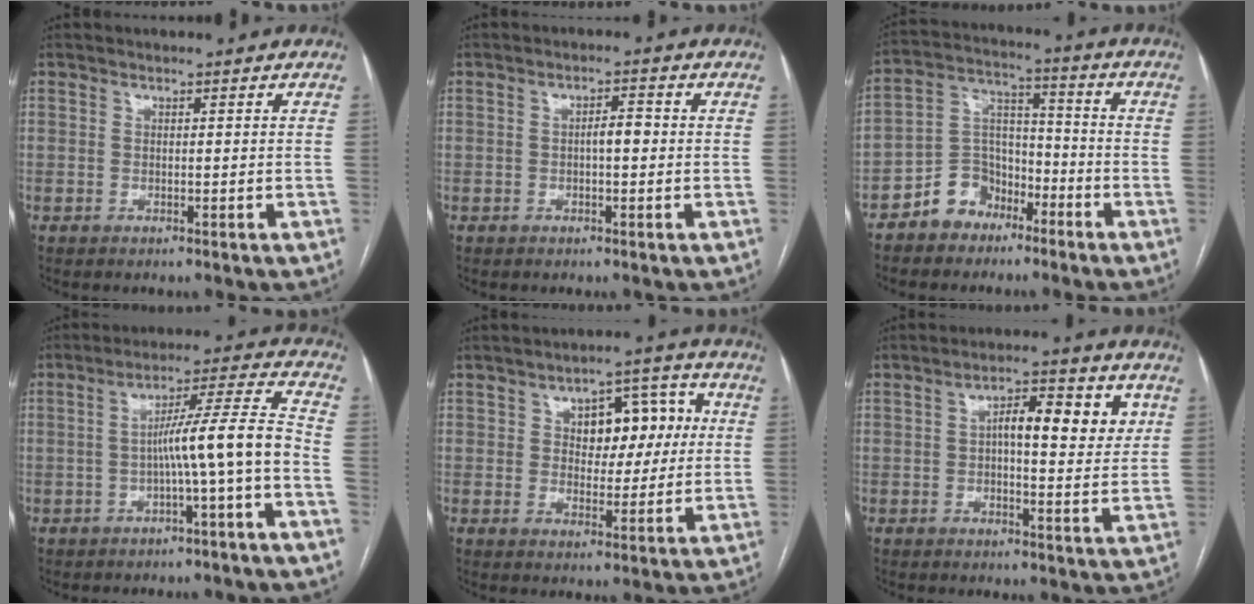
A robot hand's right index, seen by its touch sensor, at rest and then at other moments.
{"total": 2.5, "force": [-0.2, 0.8, 2.4], "torque": [-0.035, 0.006, -0.005]}
{"total": 8.4, "force": [-5.5, 6.0, 2.4], "torque": [-0.050, 0.027, -0.099]}
{"total": 9.4, "force": [-2.6, -0.9, 9.0], "torque": [-0.138, 0.029, -0.039]}
{"total": 9.0, "force": [2.0, 5.2, 7.1], "torque": [-0.085, 0.031, 0.033]}
{"total": 9.4, "force": [2.4, 3.1, 8.6], "torque": [-0.125, 0.018, 0.032]}